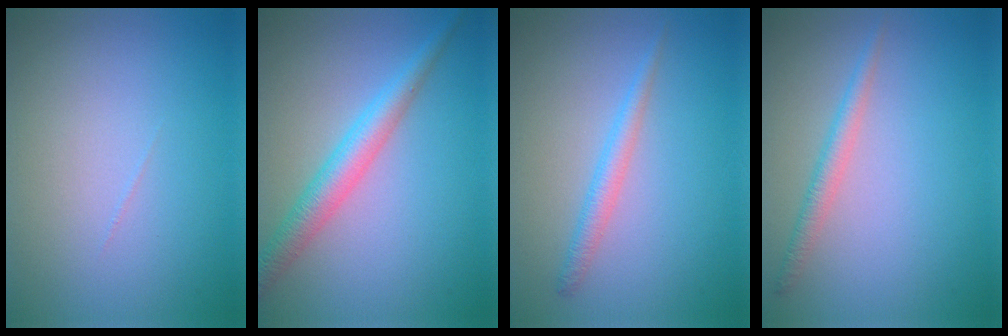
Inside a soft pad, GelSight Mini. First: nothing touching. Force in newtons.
{"total": 3.6, "press": 3.6, "slide": 0.1}
{"total": 1.8, "press": 1.8, "slide": 0.1}
{"total": 1.8, "press": 1.8, "slide": 0.1}